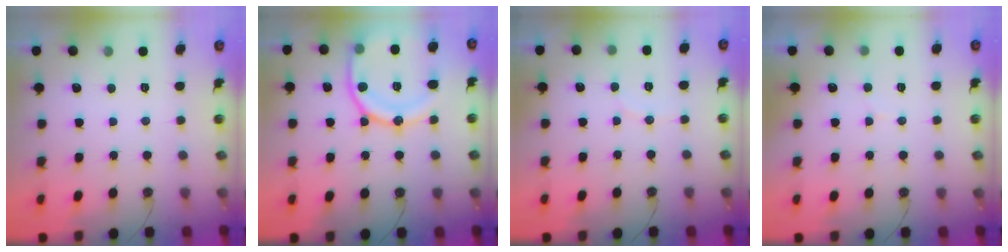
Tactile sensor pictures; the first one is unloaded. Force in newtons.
{"total": 18.2, "press": 18.1, "slide": 1.8}
{"total": 2.9, "press": 2.9, "slide": 0.3}
{"total": 5.4, "press": 5.4, "slide": 0.5}